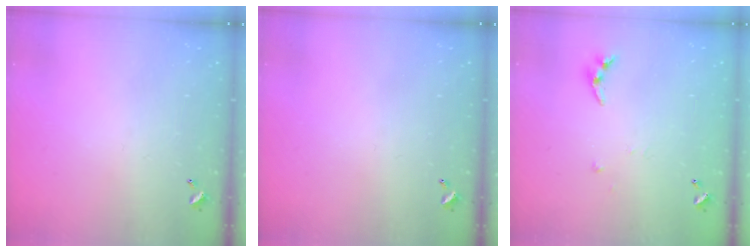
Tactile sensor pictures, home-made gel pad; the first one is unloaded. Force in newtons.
{"total": 0.0}
{"total": 4.4, "press": 4.4, "slide": 0.3}